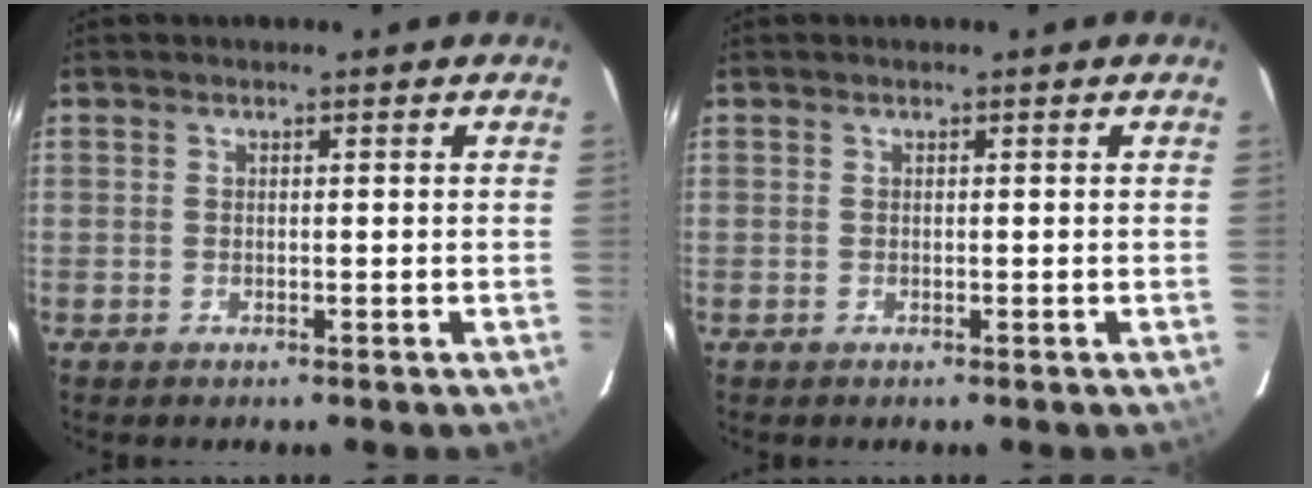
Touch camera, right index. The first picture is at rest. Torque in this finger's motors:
{"motor_torque": [0.19, 0.18, 0.00, 0.00]}